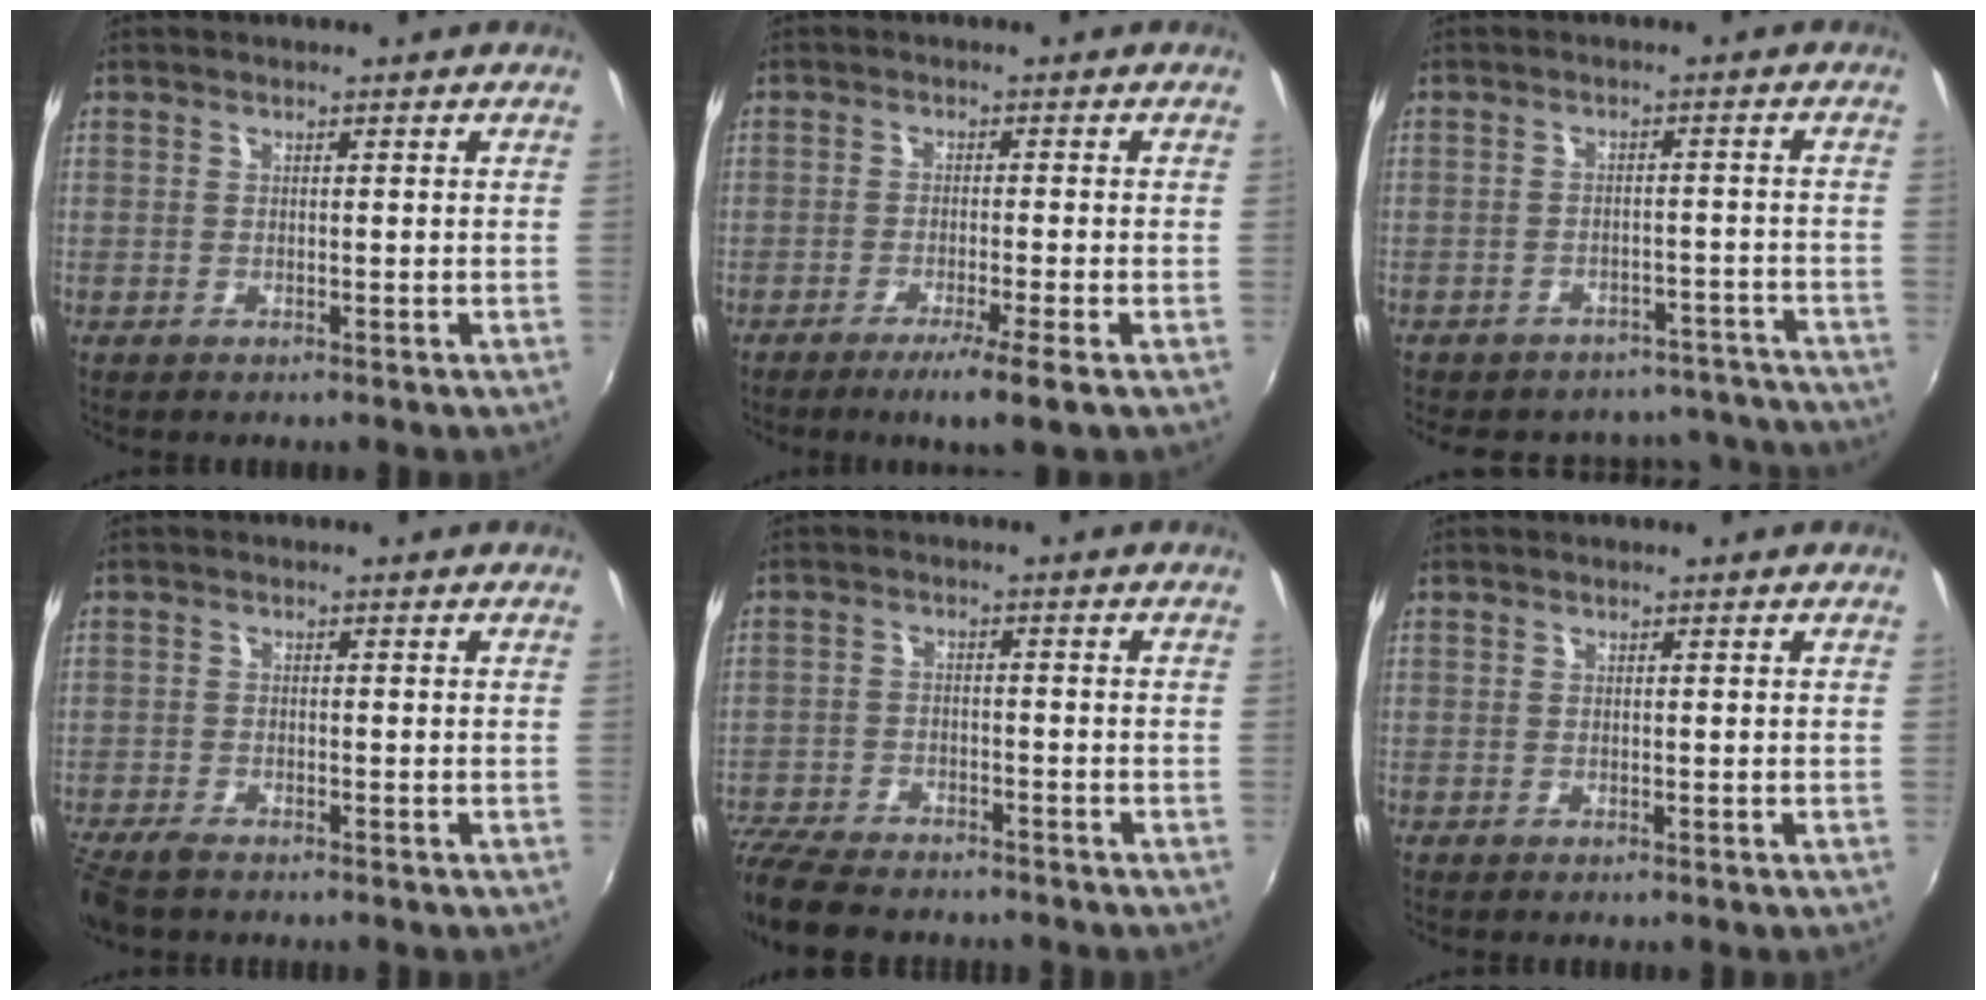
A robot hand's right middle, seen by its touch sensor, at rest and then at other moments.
{"total": 5.4, "force": [-3.3, -0.6, 4.2], "torque": [-0.082, -0.012, -0.057]}
{"total": 15.9, "force": [-14.3, 6.1, 3.3], "torque": [-0.069, 0.033, -0.162]}
{"total": 5.3, "force": [-4.4, 1.4, 2.6], "torque": [-0.070, -0.028, -0.086]}
{"total": 13.0, "force": [-10.9, 4.6, 5.3], "torque": [-0.144, -0.024, -0.189]}
{"total": 0.0}